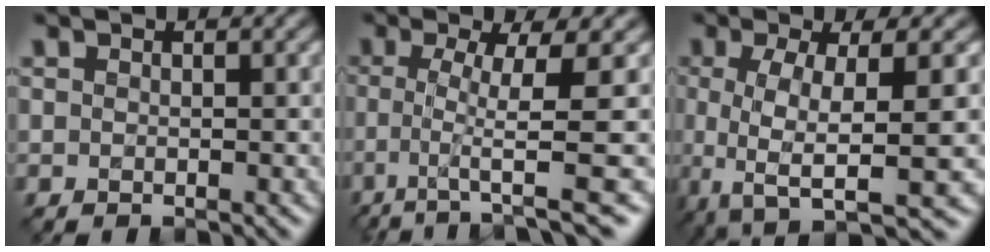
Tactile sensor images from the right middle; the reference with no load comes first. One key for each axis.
{"total": 6.8, "fx": -1.2, "fy": 1.2, "fz": 6.5, "tx": -0.105, "ty": -0.003, "tz": -0.025}
{"total": 8.7, "fx": -1.5, "fy": 2.6, "fz": 8.2, "tx": -0.119, "ty": -0.013, "tz": -0.029}